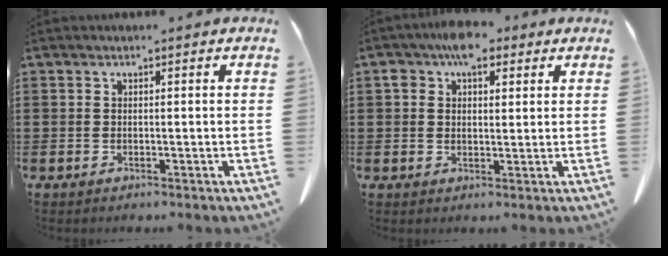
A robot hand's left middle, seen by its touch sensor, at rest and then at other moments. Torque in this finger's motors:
{"motor_torque": [2.14, 0.00, 0.39, 0.05]}